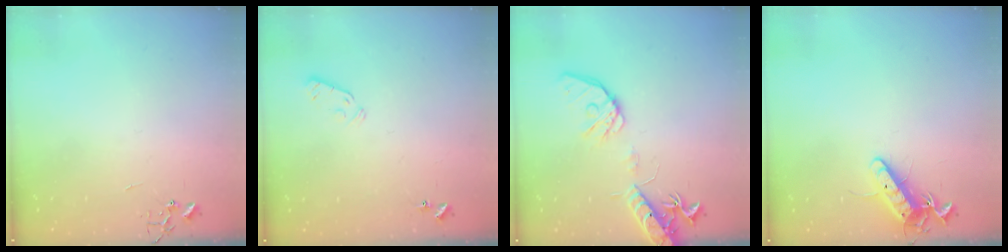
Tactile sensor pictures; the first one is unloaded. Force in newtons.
{"total": 3.9, "press": 3.8, "slide": 0.7}
{"total": 16.5, "press": 16.2, "slide": 2.8}
{"total": 11.4, "press": 11.4, "slide": 0.9}